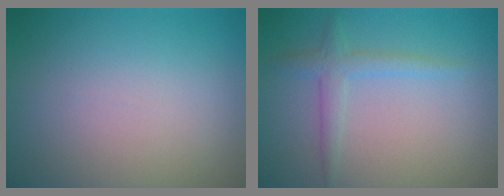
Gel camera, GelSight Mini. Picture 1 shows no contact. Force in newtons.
{"total": 2.1, "press": 2.1, "slide": 0.1}